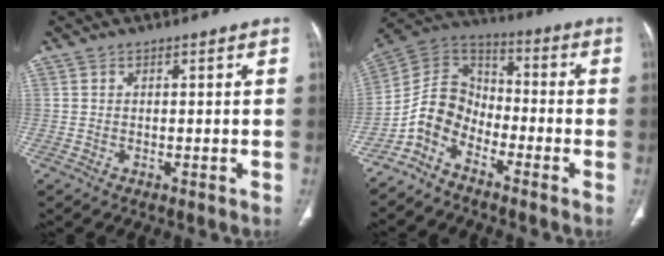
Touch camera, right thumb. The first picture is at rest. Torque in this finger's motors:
{"motor_torque": [0.50, -0.40, 0.17, 0.07, 0.11]}